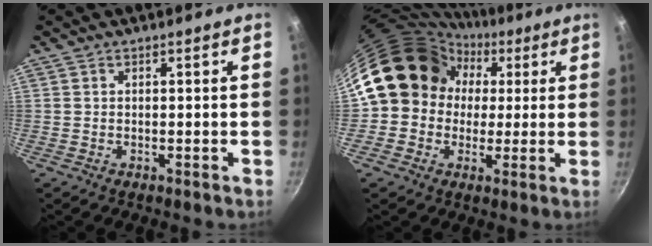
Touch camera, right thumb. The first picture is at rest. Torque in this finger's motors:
{"motor_torque": [1.80, 3.21, 1.04, -0.98, 0.47]}